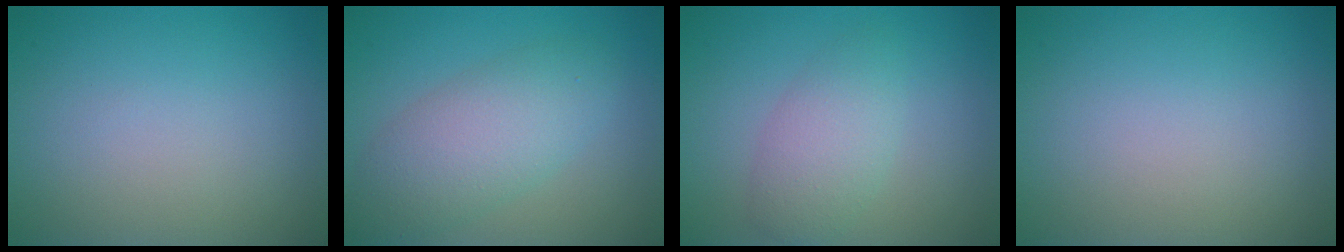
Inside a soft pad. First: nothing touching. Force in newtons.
{"total": 5.3, "press": 5.3, "slide": 0.2}
{"total": 3.3, "press": 3.3, "slide": 0.0}
{"total": 0.0}